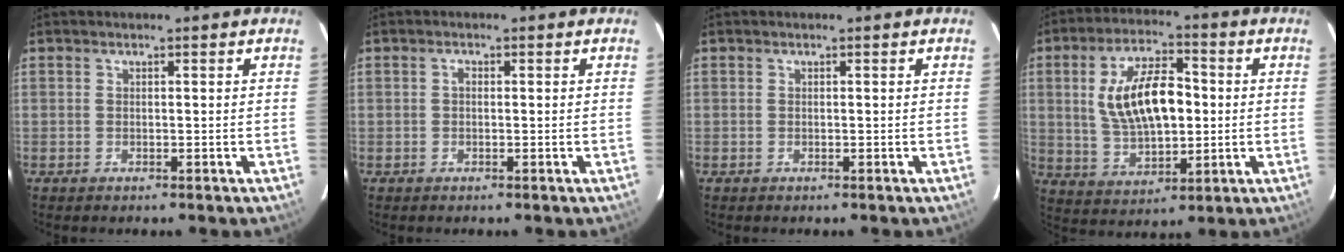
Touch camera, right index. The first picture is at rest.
{"total": 0.8, "force": [0.0, 0.6, 0.6], "torque": [-0.009, 0.005, -0.002]}
{"total": 0.0}
{"total": 14.4, "force": [1.3, 7.1, 12.5], "torque": [-0.236, 0.012, 0.033]}